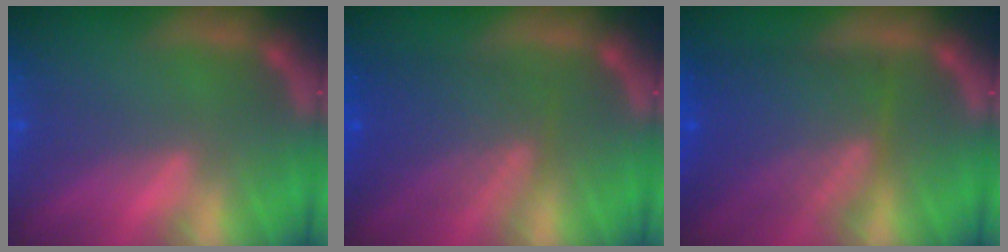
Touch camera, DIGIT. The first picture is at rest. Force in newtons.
{"total": 6.6}
{"total": 9.1}